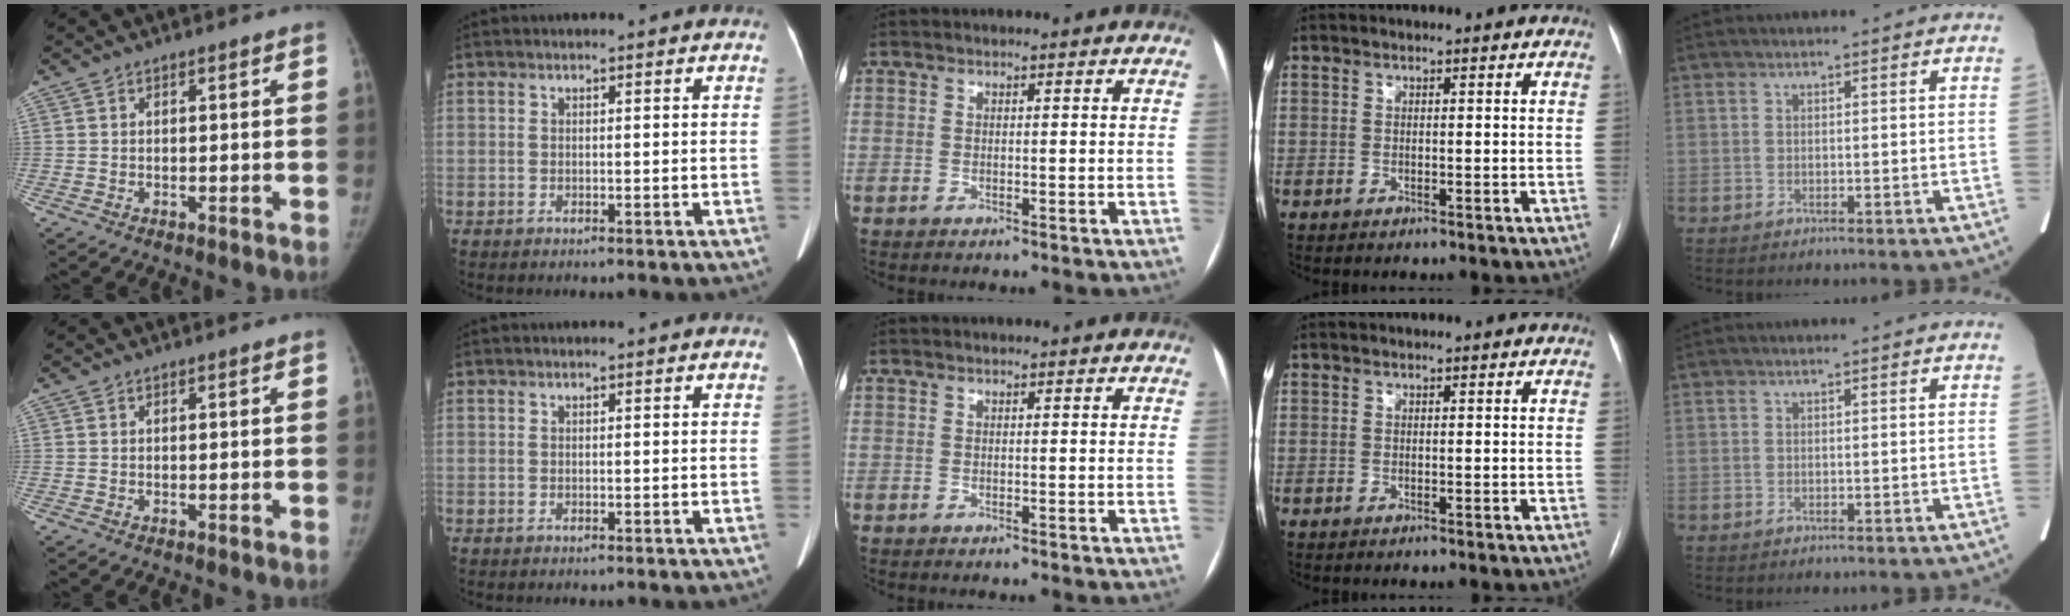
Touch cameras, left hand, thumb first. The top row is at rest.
{}